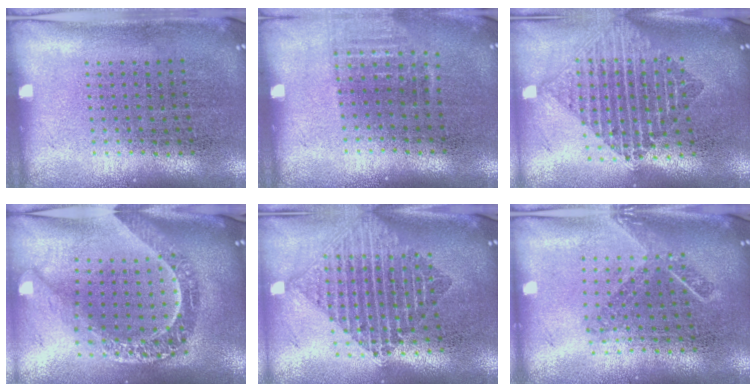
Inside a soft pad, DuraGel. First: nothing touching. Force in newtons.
{"total": 1.0, "press": 0.9, "slide": 0.4}
{"total": 2.1, "press": 1.7, "slide": 1.3}
{"total": 2.9, "press": 2.2, "slide": 1.8}
{"total": 2.1, "press": 1.7, "slide": 1.3}
{"total": 1.7, "press": 1.3, "slide": 1.1}